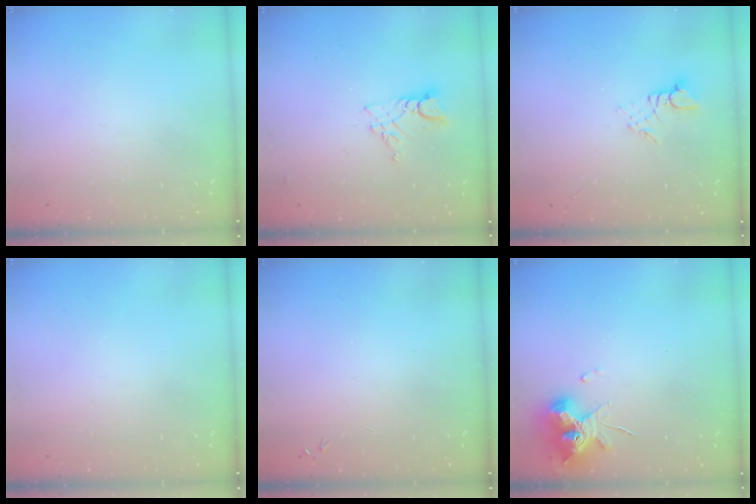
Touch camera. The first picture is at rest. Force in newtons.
{"total": 7.3, "press": 7.3, "slide": 0.5}
{"total": 2.3, "press": 2.3, "slide": 0.2}
{"total": 0.0}
{"total": 1.1, "press": 0.9, "slide": 0.5}
{"total": 10.8, "press": 10.8, "slide": 1.4}